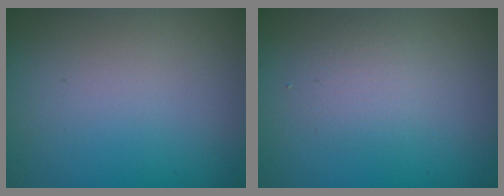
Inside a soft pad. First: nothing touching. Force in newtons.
{"total": 1.9, "press": 1.9, "slide": 0.0}